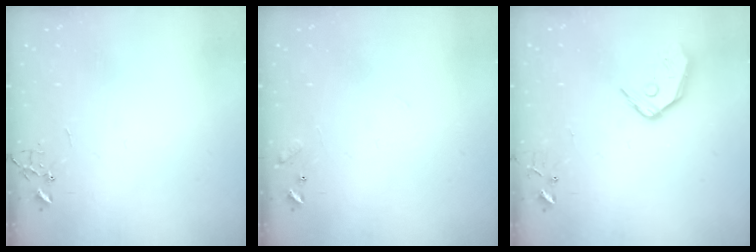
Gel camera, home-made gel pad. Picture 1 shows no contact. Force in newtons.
{"total": 8.4, "press": 8.4, "slide": 0.5}
{"total": 12.4, "press": 12.2, "slide": 2.1}